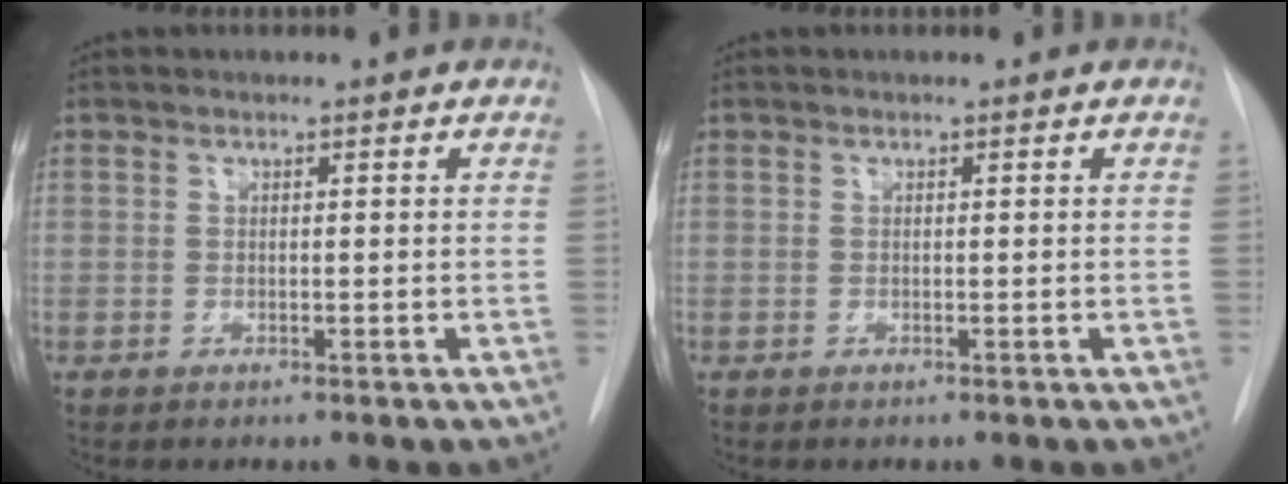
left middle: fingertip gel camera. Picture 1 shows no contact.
{"total": 0.0}